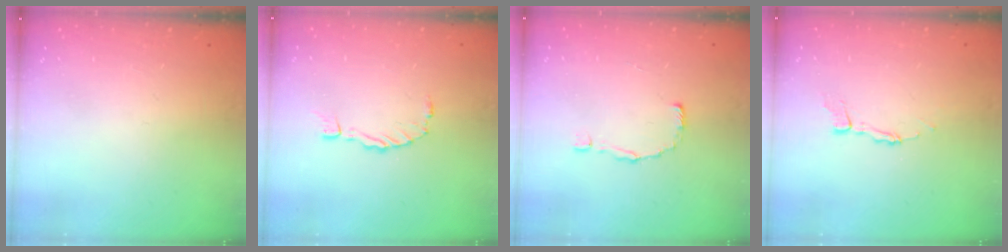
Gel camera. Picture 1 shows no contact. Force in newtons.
{"total": 0.6, "press": 0.6, "slide": 0.1}
{"total": 2.0, "press": 2.0, "slide": 0.1}
{"total": 3.3, "press": 3.3, "slide": 0.4}